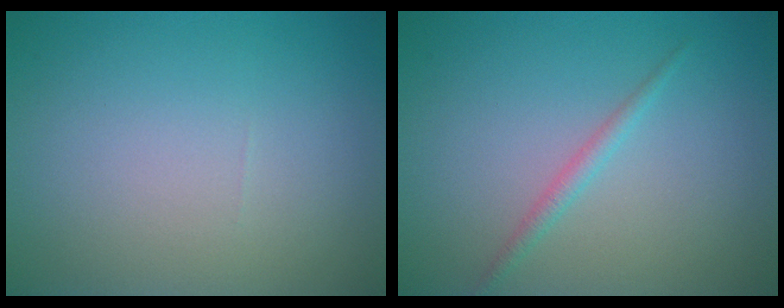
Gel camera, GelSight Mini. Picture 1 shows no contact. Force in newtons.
{"total": 1.2, "press": 1.2, "slide": 0.0}